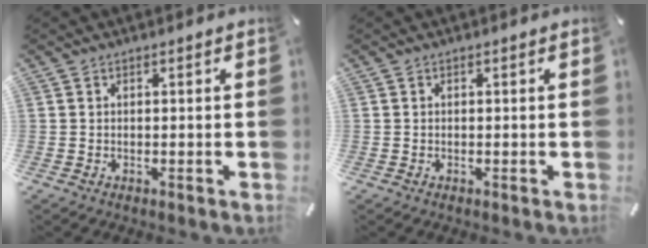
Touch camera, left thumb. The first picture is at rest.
{"total": 0.0}